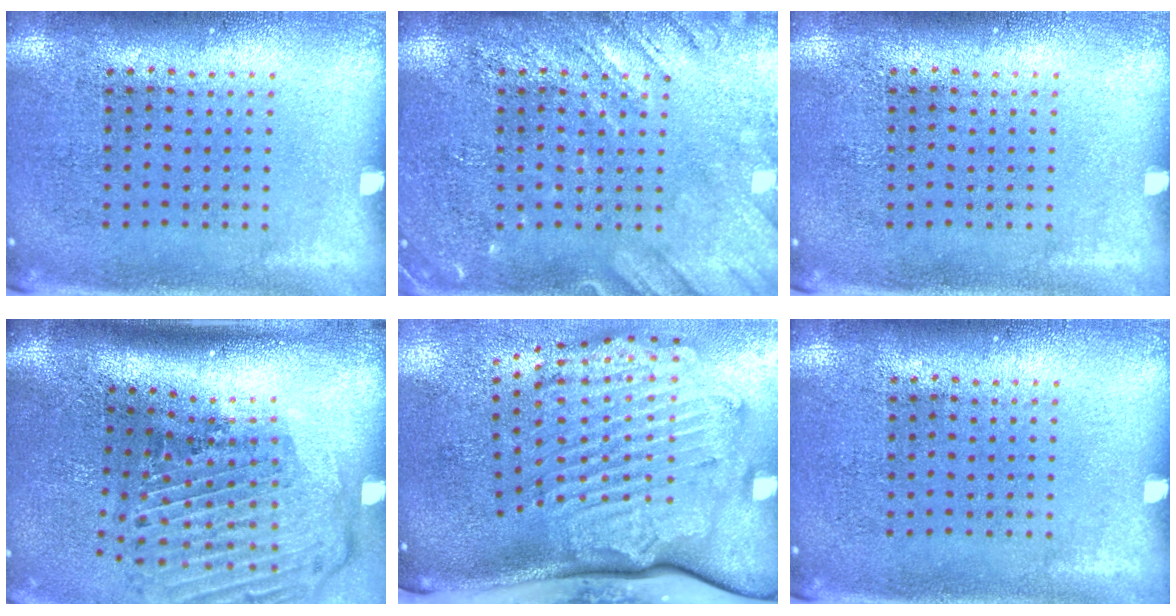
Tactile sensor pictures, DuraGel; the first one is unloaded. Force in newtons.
{"total": 2.9, "press": 2.8, "slide": 0.3}
{"total": 0.0}
{"total": 3.0, "press": 2.1, "slide": 2.1}
{"total": 3.5, "press": 2.6, "slide": 2.4}
{"total": 0.0}